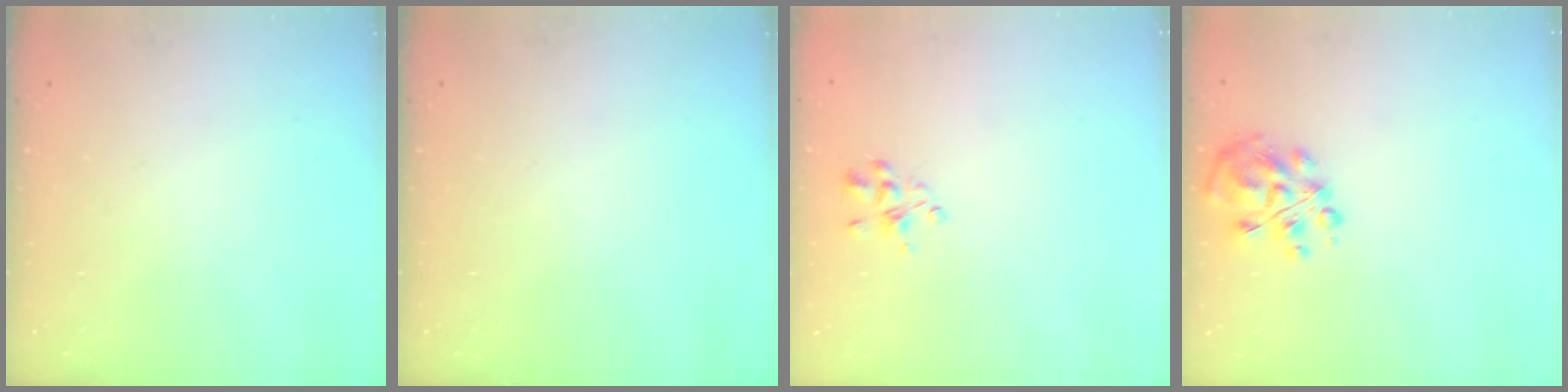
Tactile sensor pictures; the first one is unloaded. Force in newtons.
{"total": 0.0}
{"total": 3.3, "press": 3.2, "slide": 0.8}
{"total": 8.8, "press": 8.6, "slide": 1.8}